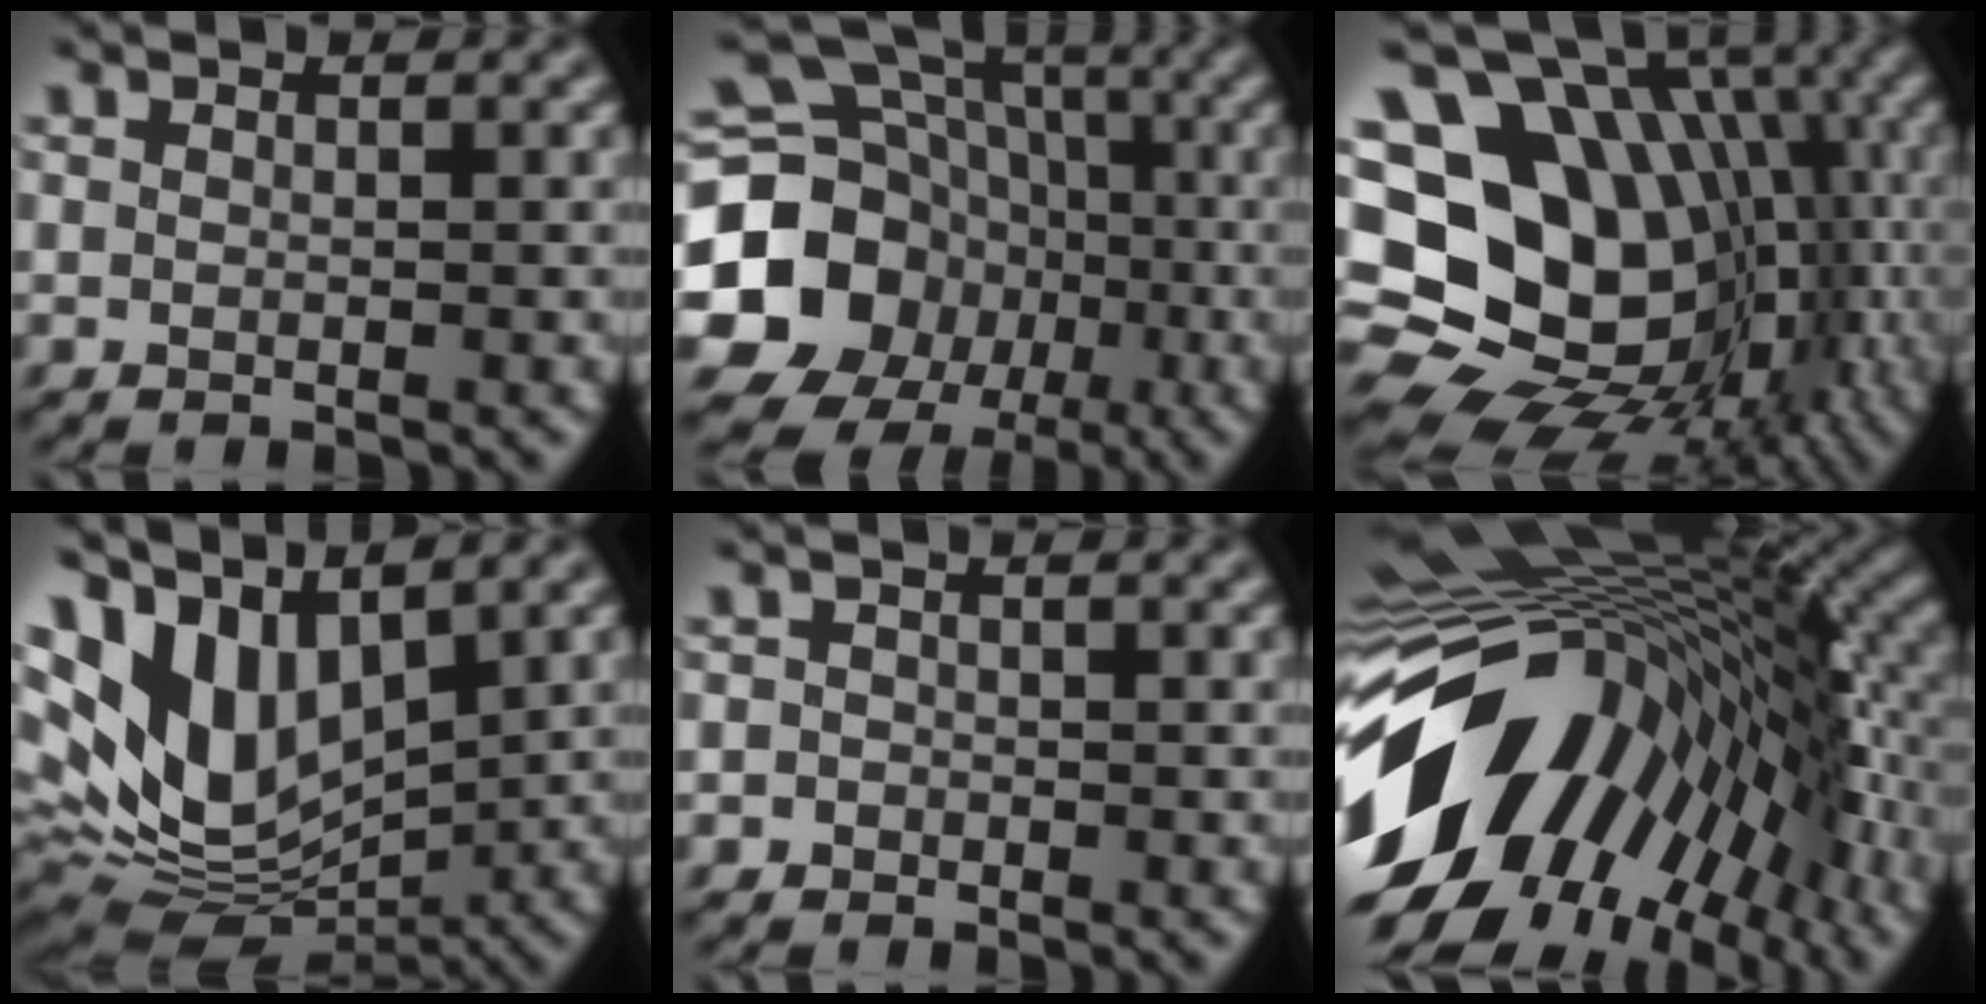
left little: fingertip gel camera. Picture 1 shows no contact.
{"total": 19.3, "force": [-4.1, 17.5, 7.1], "torque": [-0.168, -0.010, -0.109]}
{"total": 19.1, "force": [-0.4, 14.7, 12.2], "torque": [-0.195, 0.009, 0.016]}
{"total": 10.2, "force": [3.8, 5.7, 7.6], "torque": [-0.164, 0.004, 0.073]}
{"total": 1.0, "force": [-0.4, 0.9, 0.1], "torque": [0.012, -0.001, -0.014]}
{"total": 17.8, "force": [-5.5, 10.5, 13.2], "torque": [-0.235, -0.019, -0.104]}